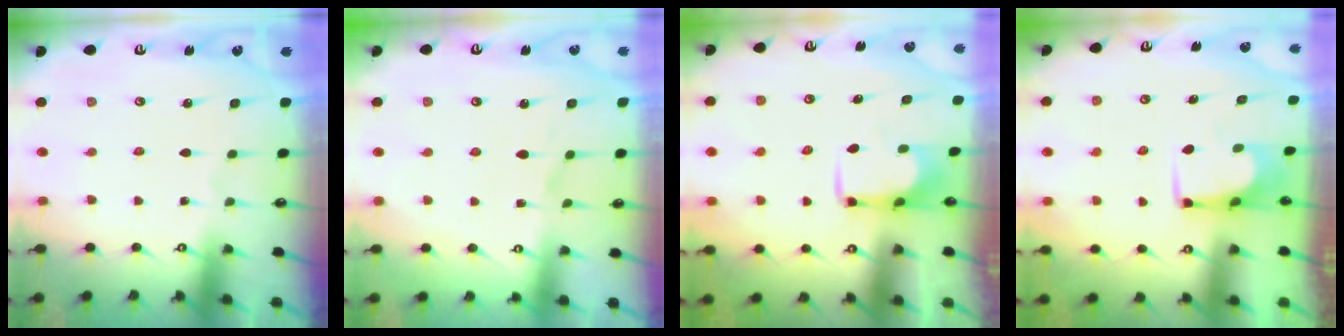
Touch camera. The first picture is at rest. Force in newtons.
{"total": 1.1, "press": 0.4, "slide": 1.1}
{"total": 2.0, "press": 1.9, "slide": 0.4}
{"total": 1.5, "press": 1.4, "slide": 0.2}